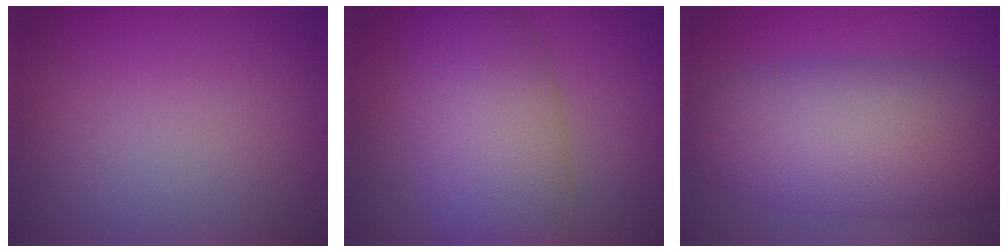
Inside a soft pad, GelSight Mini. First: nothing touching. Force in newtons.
{"total": 8.0, "press": 8.0, "slide": 0.3}
{"total": 10.2, "press": 10.2, "slide": 0.4}